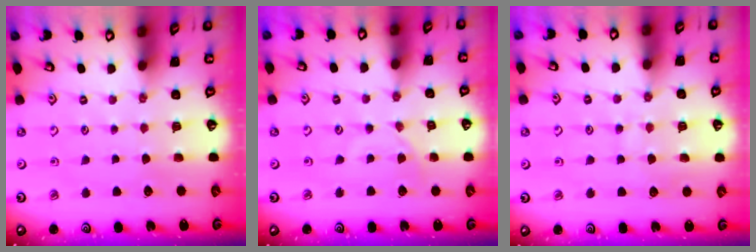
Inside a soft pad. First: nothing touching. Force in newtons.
{"total": 0.6, "press": 0.5, "slide": 0.2}
{"total": 6.8, "press": 6.8, "slide": 0.6}